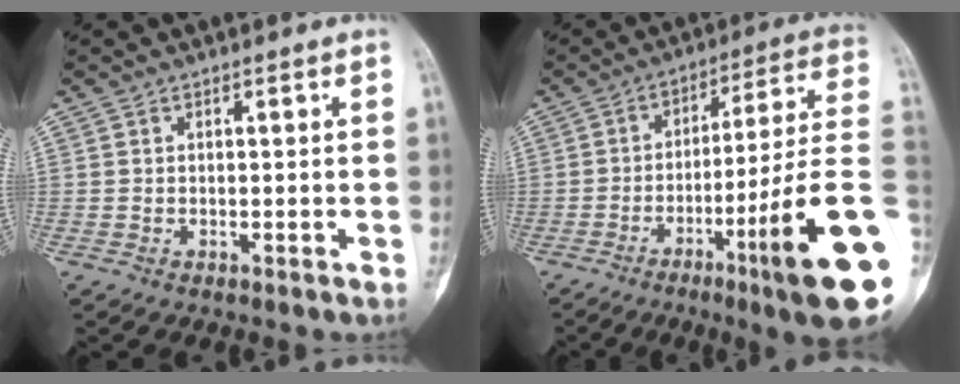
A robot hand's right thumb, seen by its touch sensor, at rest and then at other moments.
{"total": 21.1, "force": [-6.5, 0.5, 20.0], "torque": [-0.271, 0.014, -0.102]}